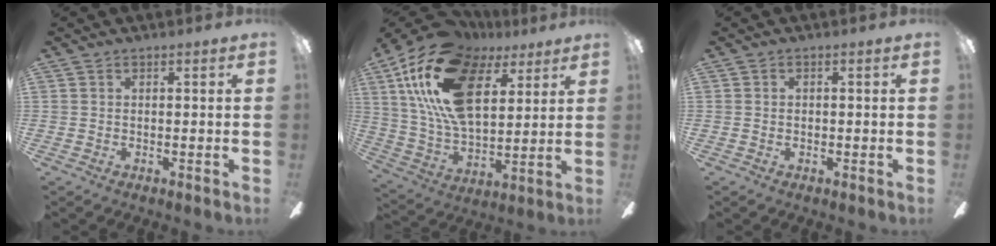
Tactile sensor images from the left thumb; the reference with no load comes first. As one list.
[{"total": 24.1, "force": [11.3, 13.3, 16.7], "torque": [-0.339, -0.035, 0.200]}, {"total": 0.8, "force": [-0.2, 0.4, 0.7], "torque": [-0.013, 0.002, -0.004]}]